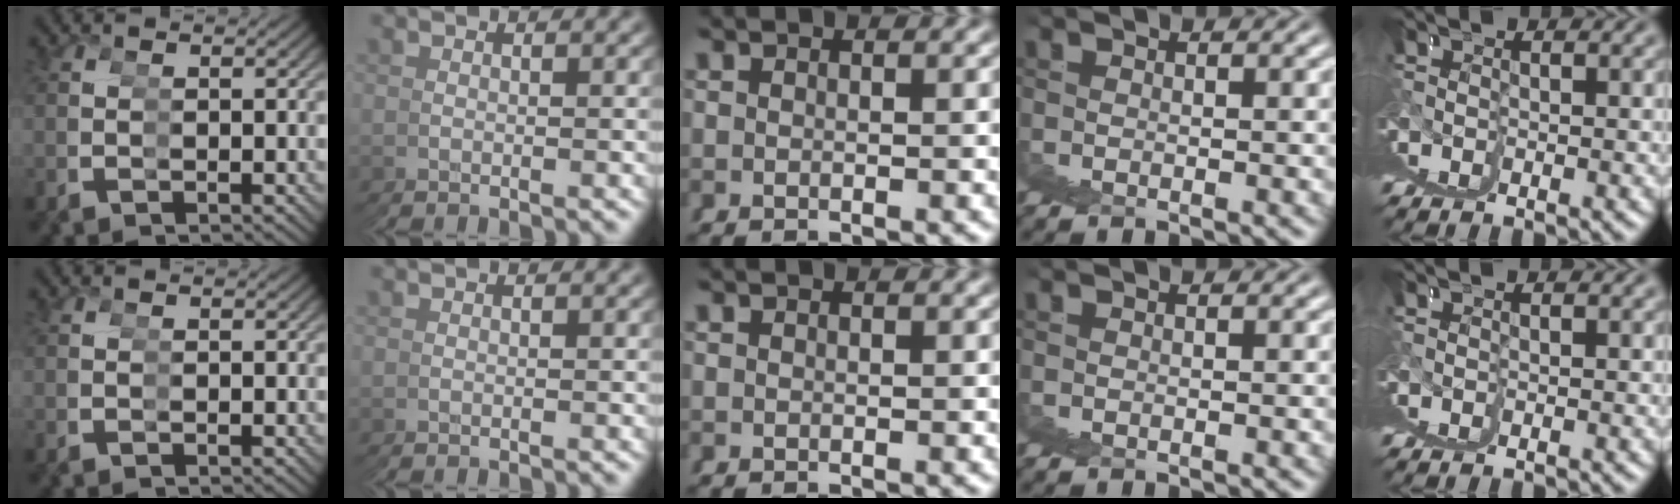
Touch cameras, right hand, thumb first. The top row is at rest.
{}